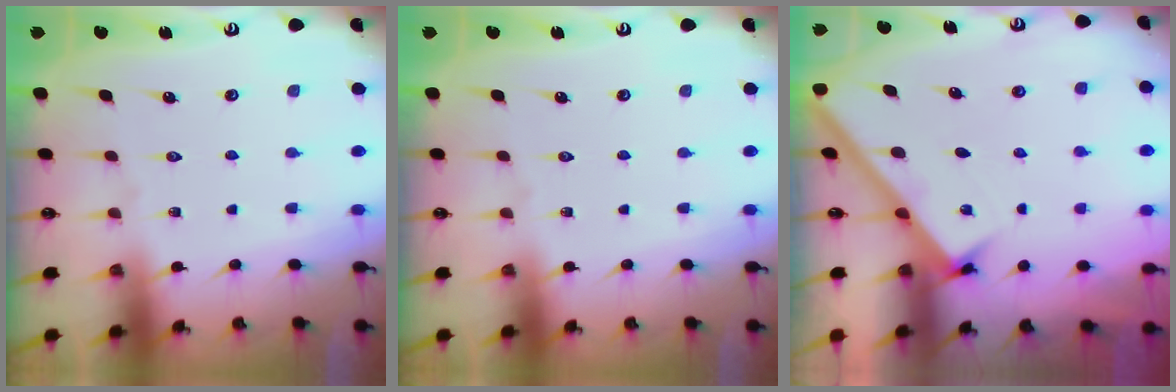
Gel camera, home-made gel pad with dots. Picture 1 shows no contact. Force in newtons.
{"total": 0.0}
{"total": 2.7, "press": 2.7, "slide": 0.3}